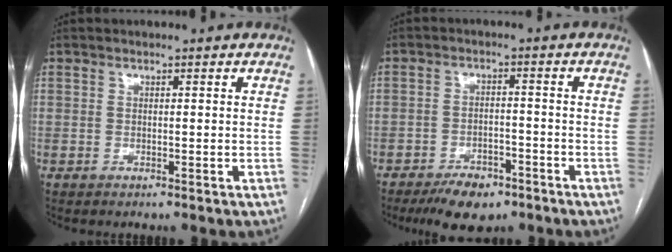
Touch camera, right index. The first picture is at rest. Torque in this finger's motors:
{"motor_torque": [0.75, -0.53, 0.29, 0.07]}